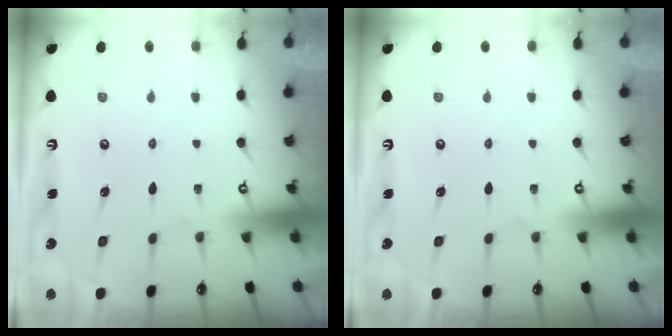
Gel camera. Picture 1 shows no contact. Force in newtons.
{"total": 0.0}